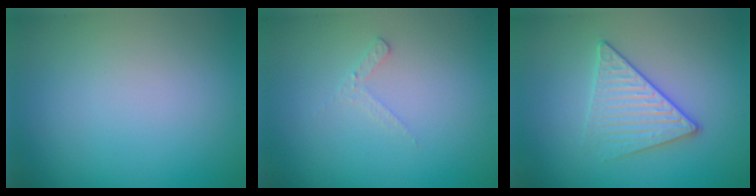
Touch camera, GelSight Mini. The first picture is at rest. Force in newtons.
{"total": 1.2, "press": 1.1, "slide": 0.3}
{"total": 3.3, "press": 3.0, "slide": 1.3}